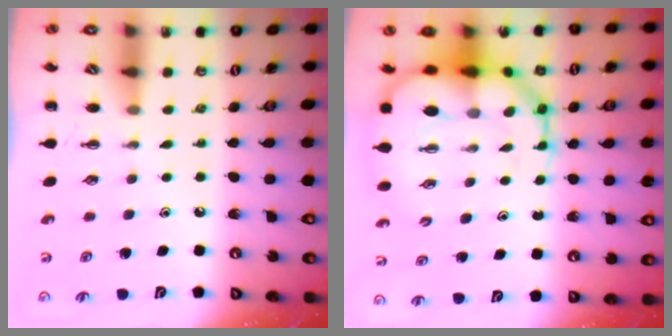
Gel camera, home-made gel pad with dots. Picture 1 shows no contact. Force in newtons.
{"total": 15.5, "press": 15.0, "slide": 4.1}